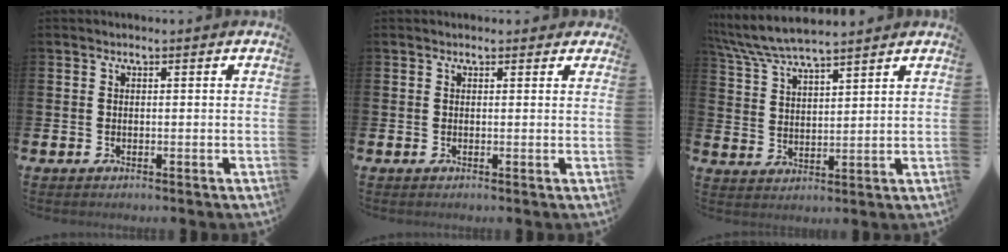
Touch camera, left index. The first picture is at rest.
{"total": 0.6, "force": [0.4, 0.4, 0.1], "torque": [0.003, 0.004, 0.005]}
{"total": 6.6, "force": [6.3, 0.7, 2.0], "torque": [-0.065, -0.025, 0.114]}